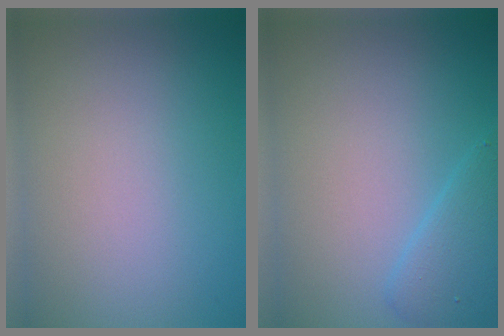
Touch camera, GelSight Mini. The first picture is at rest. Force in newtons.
{"total": 2.9, "press": 2.9, "slide": 0.2}